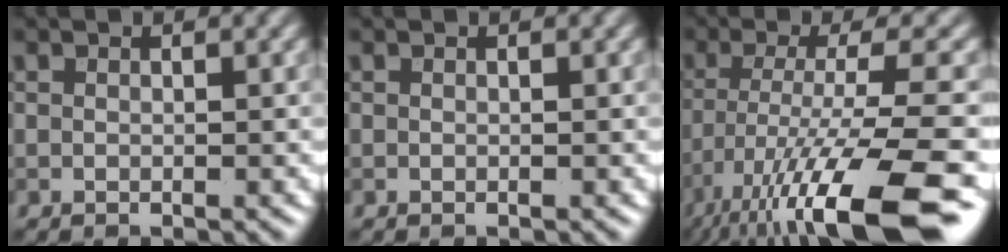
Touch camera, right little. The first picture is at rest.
{"total": 0.0}
{"total": 13.7, "force": [-8.2, 2.7, 10.7], "torque": [-0.181, -0.011, -0.137]}